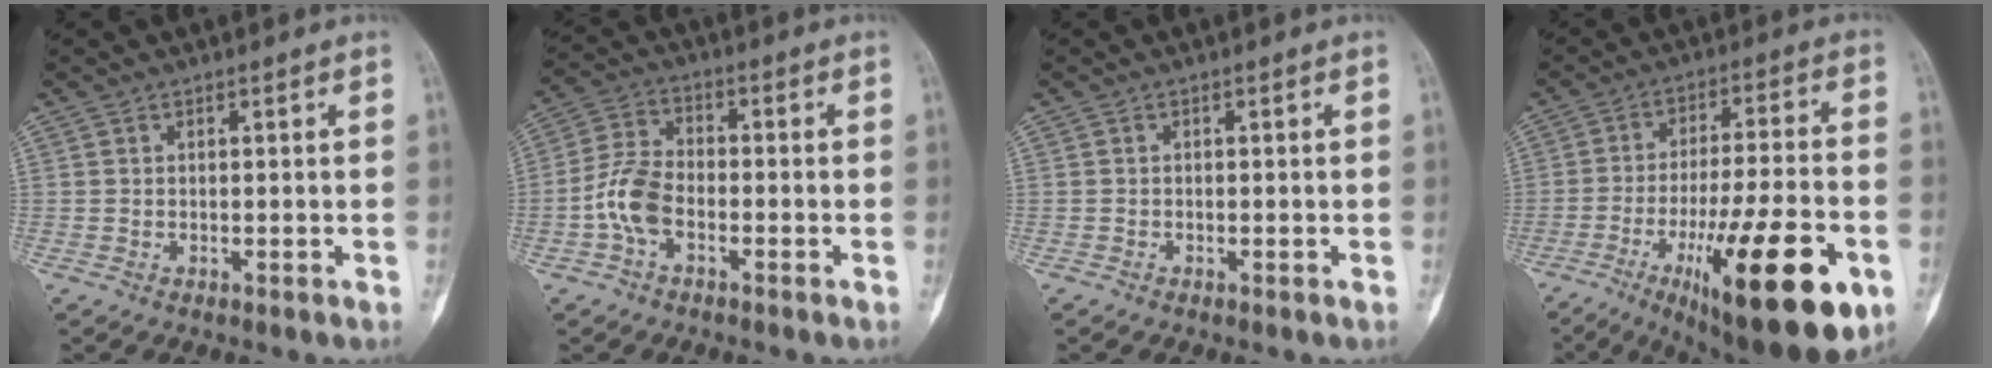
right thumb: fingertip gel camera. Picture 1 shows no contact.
{"total": 7.6, "force": [-2.6, 4.5, 5.6], "torque": [-0.114, 0.027, -0.059]}
{"total": 0.0}
{"total": 24.8, "force": [-9.9, 6.6, 21.7], "torque": [-0.304, 0.026, -0.141]}